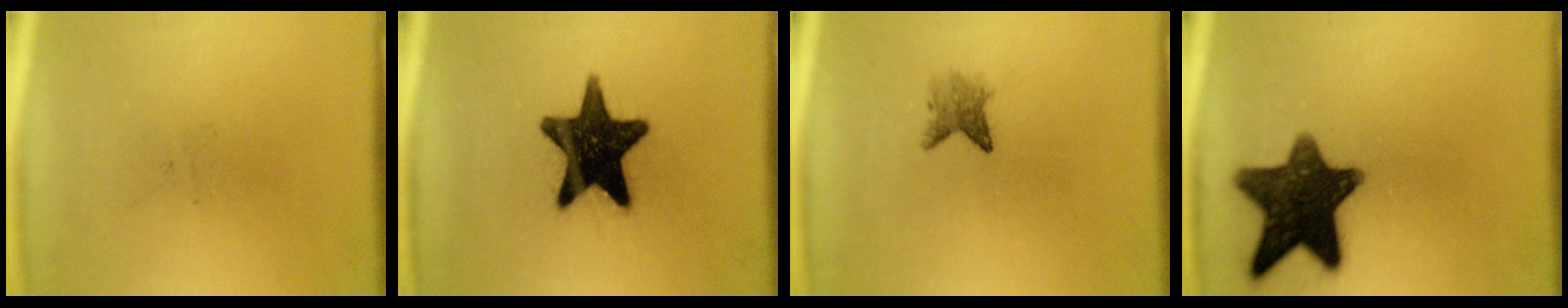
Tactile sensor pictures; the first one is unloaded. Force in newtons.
{"total": 16.6}
{"total": 2.2}
{"total": 13.9}